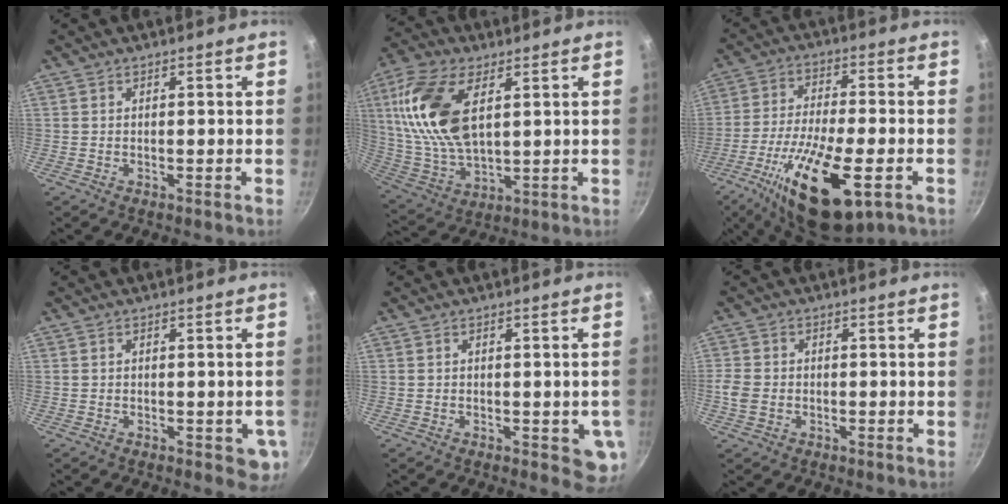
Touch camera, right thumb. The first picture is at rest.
{"total": 18.2, "force": [5.6, 9.5, 14.4], "torque": [-0.280, -0.014, 0.115]}
{"total": 20.6, "force": [-8.5, 7.0, 17.4], "torque": [-0.307, 0.007, -0.145]}
{"total": 5.0, "force": [-1.2, 2.6, 4.1], "torque": [-0.032, 0.000, -0.014]}
{"total": 6.0, "force": [-1.3, 2.9, 5.1], "torque": [-0.039, -0.003, -0.014]}
{"total": 4.1, "force": [-1.0, 3.3, 2.2], "torque": [-0.044, 0.011, -0.022]}